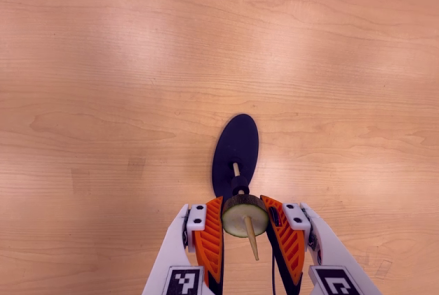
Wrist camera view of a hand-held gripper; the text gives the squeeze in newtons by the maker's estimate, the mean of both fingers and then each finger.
{"total": 11.2, "left": 10.8, "right": 11.7}